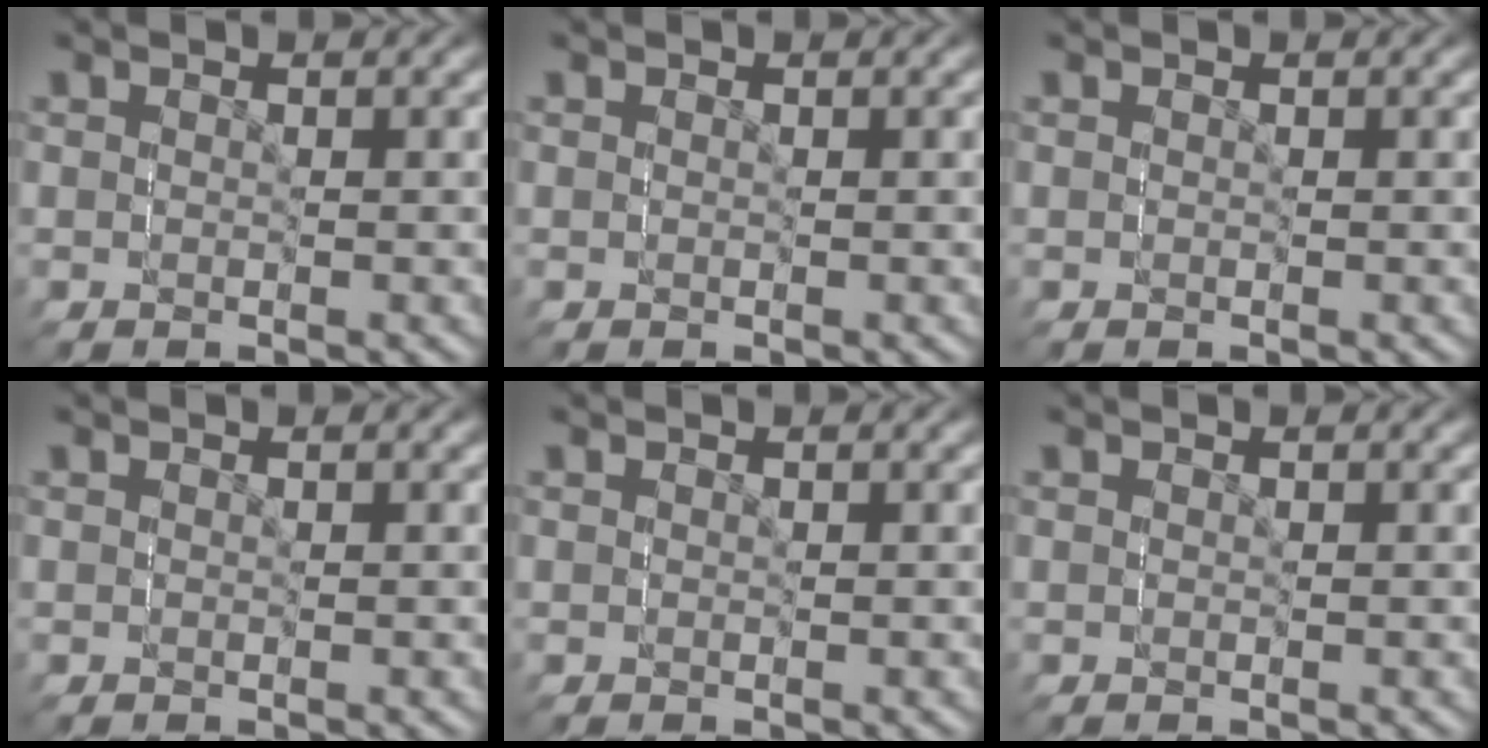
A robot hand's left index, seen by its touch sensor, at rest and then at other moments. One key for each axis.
{"total": 0.0}
{"total": 0.0}
{"total": 0.0}
{"total": 0.0}
{"total": 0.0}